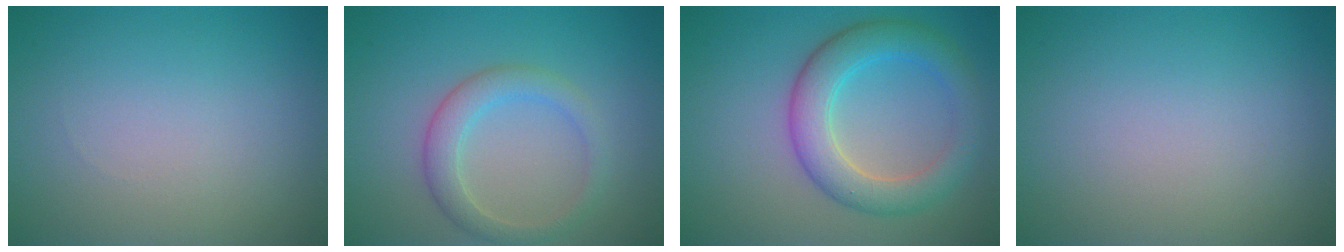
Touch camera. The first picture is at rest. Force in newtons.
{"total": 3.0, "press": 3.0, "slide": 0.0}
{"total": 5.4, "press": 5.4, "slide": 0.1}
{"total": 0.0}